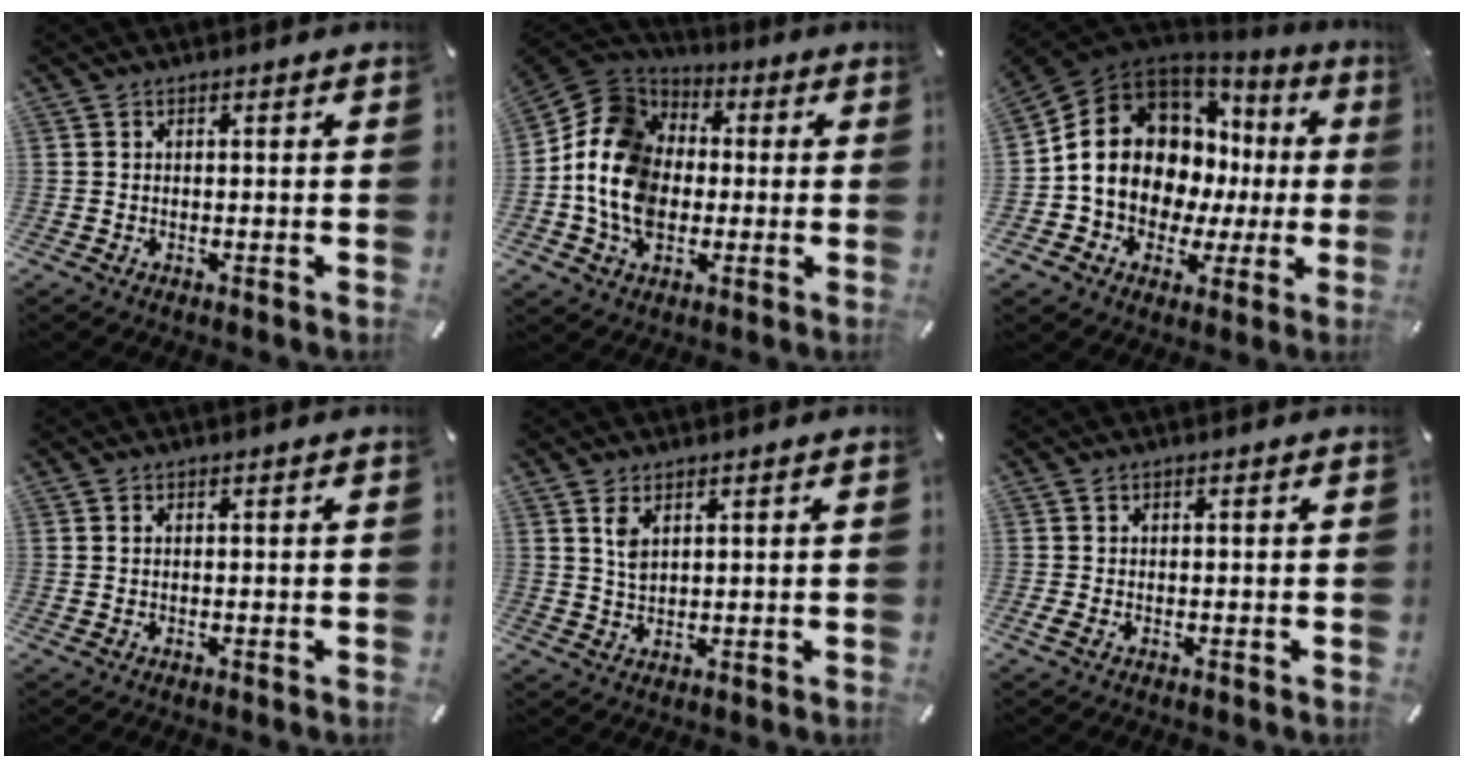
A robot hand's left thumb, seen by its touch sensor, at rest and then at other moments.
{"total": 15.6, "force": [-2.9, 12.9, 8.3], "torque": [-0.196, 0.028, -0.056]}
{"total": 16.3, "force": [1.7, 13.4, 9.1], "torque": [-0.164, -0.020, 0.037]}
{"total": 0.6, "force": [0.2, 0.0, 0.6], "torque": [-0.012, -0.002, 0.003]}
{"total": 3.5, "force": [1.9, 1.7, 2.4], "torque": [-0.053, 0.002, 0.033]}
{"total": 1.1, "force": [-0.1, 0.2, 1.1], "torque": [-0.019, -0.001, -0.002]}